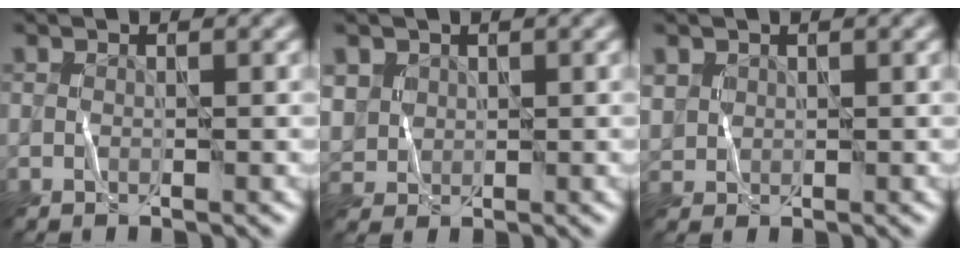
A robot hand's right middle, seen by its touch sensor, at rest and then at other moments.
{"total": 1.5, "force": [0.9, 1.1, -0.5], "torque": [-0.016, 0.003, 0.030]}
{"total": 0.9, "force": [0.5, 0.4, -0.5], "torque": [-0.008, 0.000, 0.027]}